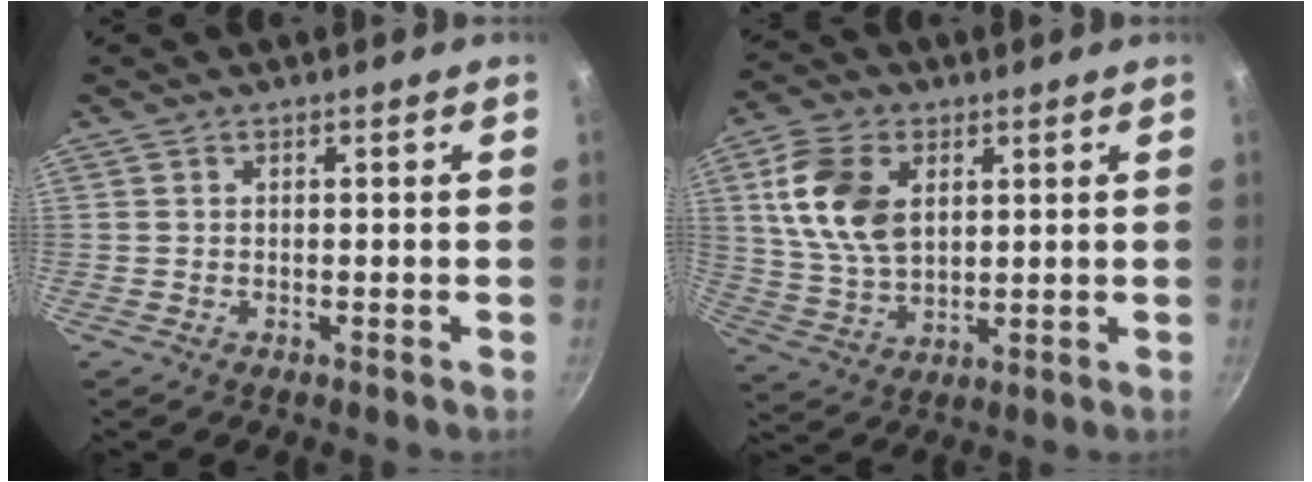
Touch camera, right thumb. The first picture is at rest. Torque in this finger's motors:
{"motor_torque": [-1.31, 1.69, 1.48, 0.47, 0.15]}